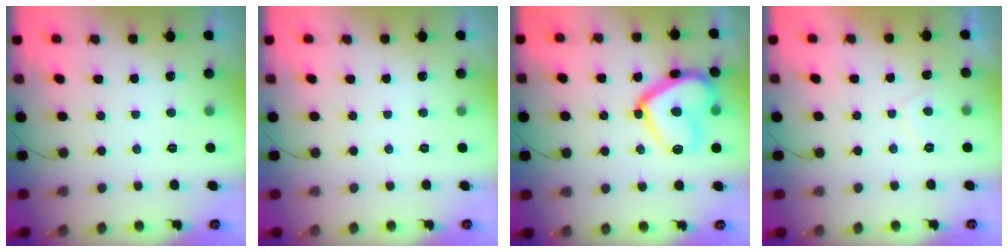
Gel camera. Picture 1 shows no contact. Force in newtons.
{"total": 0.0}
{"total": 18.3, "press": 18.2, "slide": 1.5}
{"total": 1.3, "press": 1.2, "slide": 0.6}